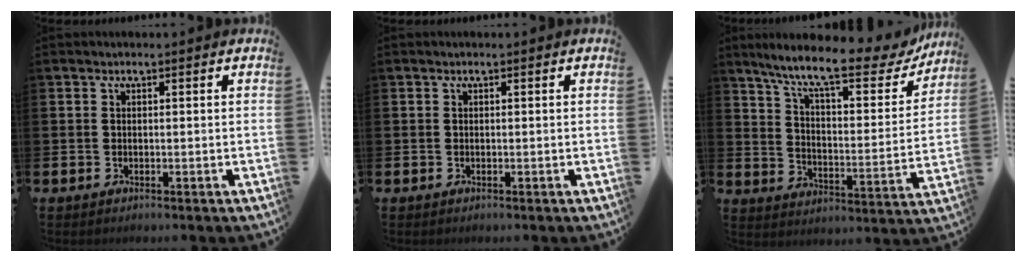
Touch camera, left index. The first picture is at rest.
{"total": 0.0}
{"total": 10.6, "force": [8.8, 2.2, 5.5], "torque": [-0.126, -0.056, 0.143]}